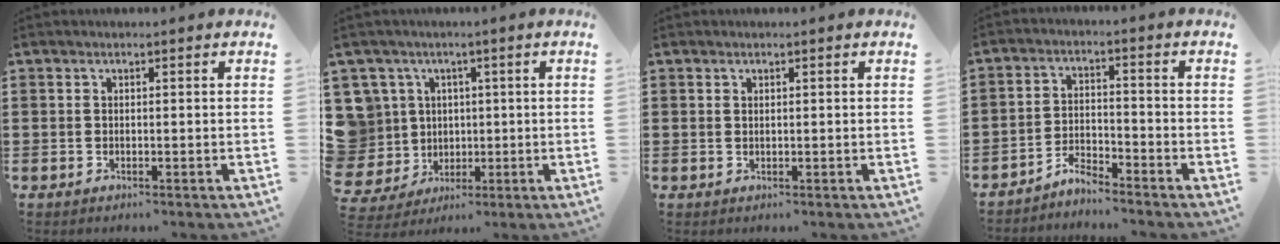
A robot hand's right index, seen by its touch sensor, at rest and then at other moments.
{"total": 8.9, "force": [1.4, 8.5, 1.9], "torque": [-0.107, -0.008, 0.031]}
{"total": 0.5, "force": [0.3, 0.3, 0.2], "torque": [-0.005, 0.002, 0.007]}
{"total": 3.7, "force": [-3.7, 0.2, 0.2], "torque": [-0.011, 0.003, -0.077]}